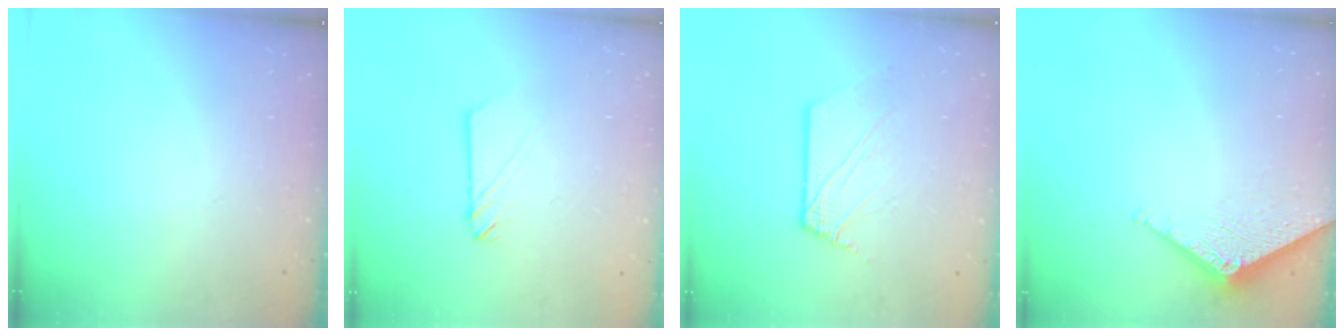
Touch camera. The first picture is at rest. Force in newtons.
{"total": 3.0, "press": 3.0, "slide": 0.2}
{"total": 4.0, "press": 4.0, "slide": 0.4}
{"total": 3.1, "press": 3.1, "slide": 0.4}